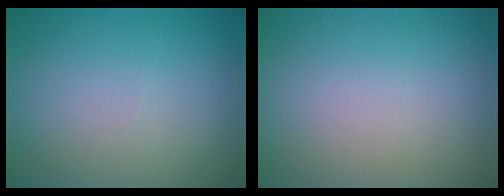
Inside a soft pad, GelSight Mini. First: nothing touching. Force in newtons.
{"total": 0.0}